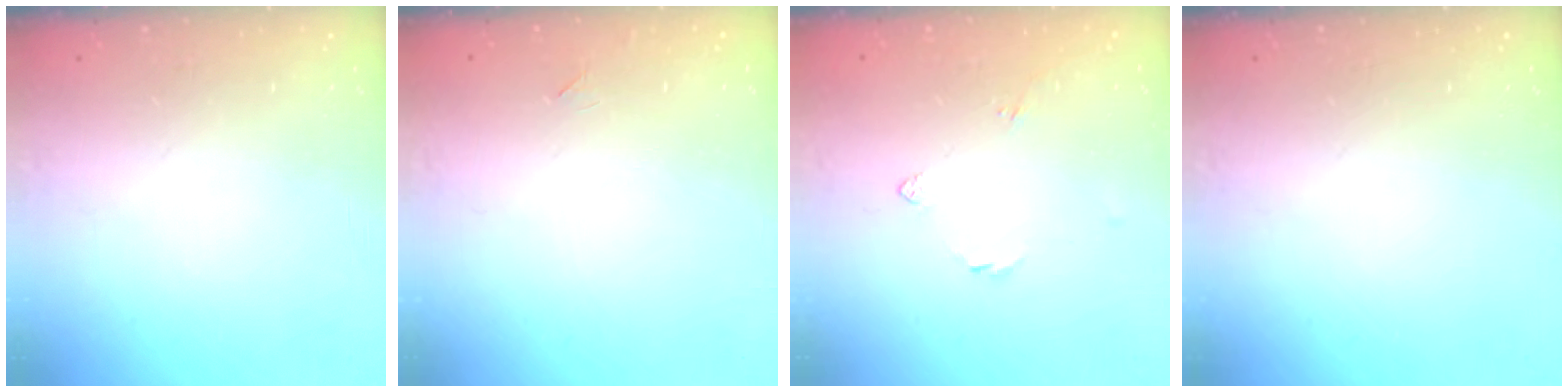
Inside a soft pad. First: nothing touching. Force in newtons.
{"total": 3.3, "press": 3.2, "slide": 0.4}
{"total": 2.6, "press": 2.5, "slide": 0.7}
{"total": 0.0}